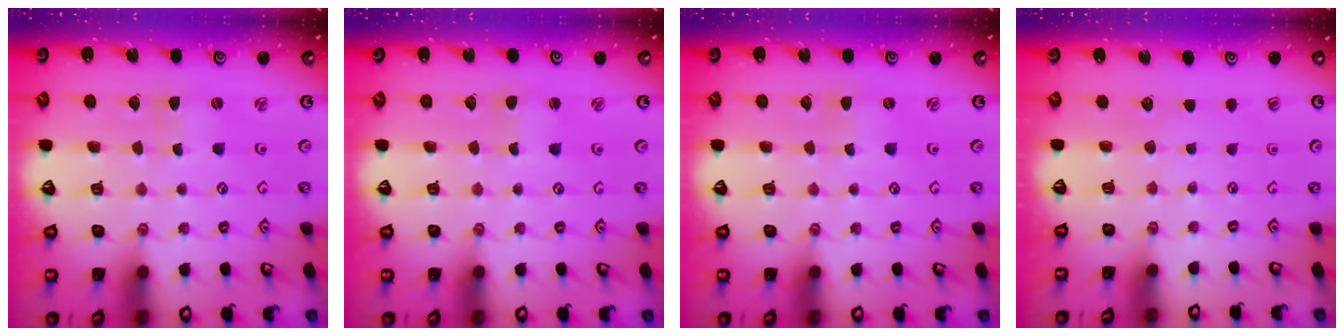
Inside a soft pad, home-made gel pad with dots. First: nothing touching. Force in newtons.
{"total": 1.2, "press": 1.2, "slide": 0.0}
{"total": 0.0}
{"total": 0.0}